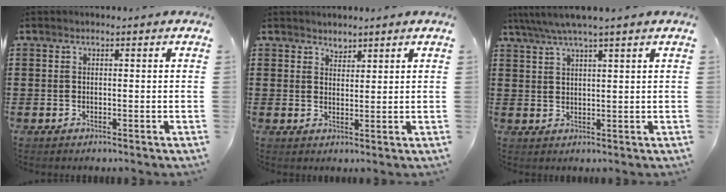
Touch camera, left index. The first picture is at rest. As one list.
[{"total": 1.9, "force": [1.8, 0.6, 0.0], "torque": [-0.003, 0.004, 0.035]}, {"total": 3.8, "force": [2.9, -0.3, 2.4], "torque": [-0.053, -0.004, 0.052]}]